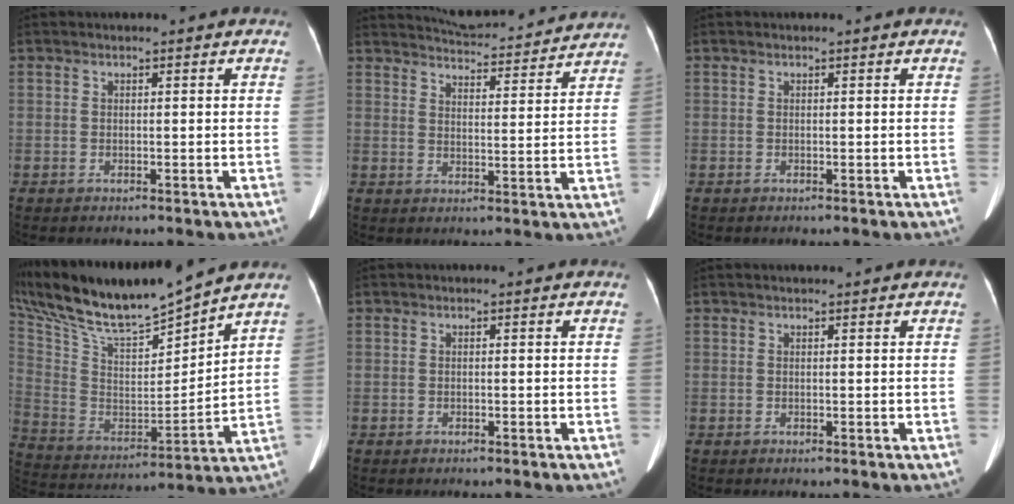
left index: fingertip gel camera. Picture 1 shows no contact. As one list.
[{"total": 16.1, "force": [15.4, 1.9, 4.1], "torque": [-0.059, 0.005, 0.199]}, {"total": 0.0}, {"total": 21.0, "force": [18.7, 1.6, 9.5], "torque": [-0.197, -0.003, 0.339]}, {"total": 0.0}, {"total": 1.7, "force": [1.5, 0.2, 0.7], "torque": [-0.008, 0.019, 0.022]}]